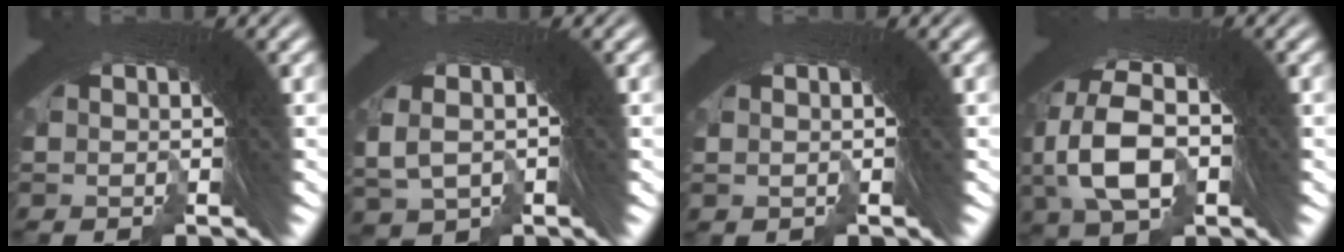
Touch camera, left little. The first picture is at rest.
{"total": 4.7, "force": [0.0, 4.1, 2.2], "torque": [-0.056, 0.012, -0.006]}
{"total": 0.0}
{"total": 7.0, "force": [-1.5, 5.6, 3.8], "torque": [-0.076, -0.005, -0.023]}